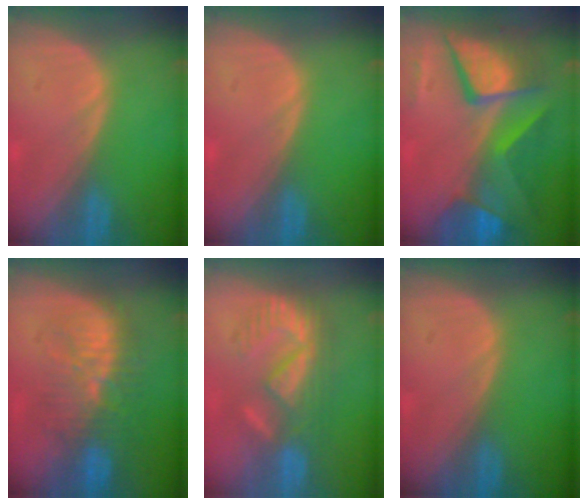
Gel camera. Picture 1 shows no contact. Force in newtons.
{"total": 0.0}
{"total": 11.6, "press": 11.6, "slide": 1.4}
{"total": 9.6, "press": 9.2, "slide": 2.8}
{"total": 8.2, "press": 7.9, "slide": 2.4}
{"total": 0.0}